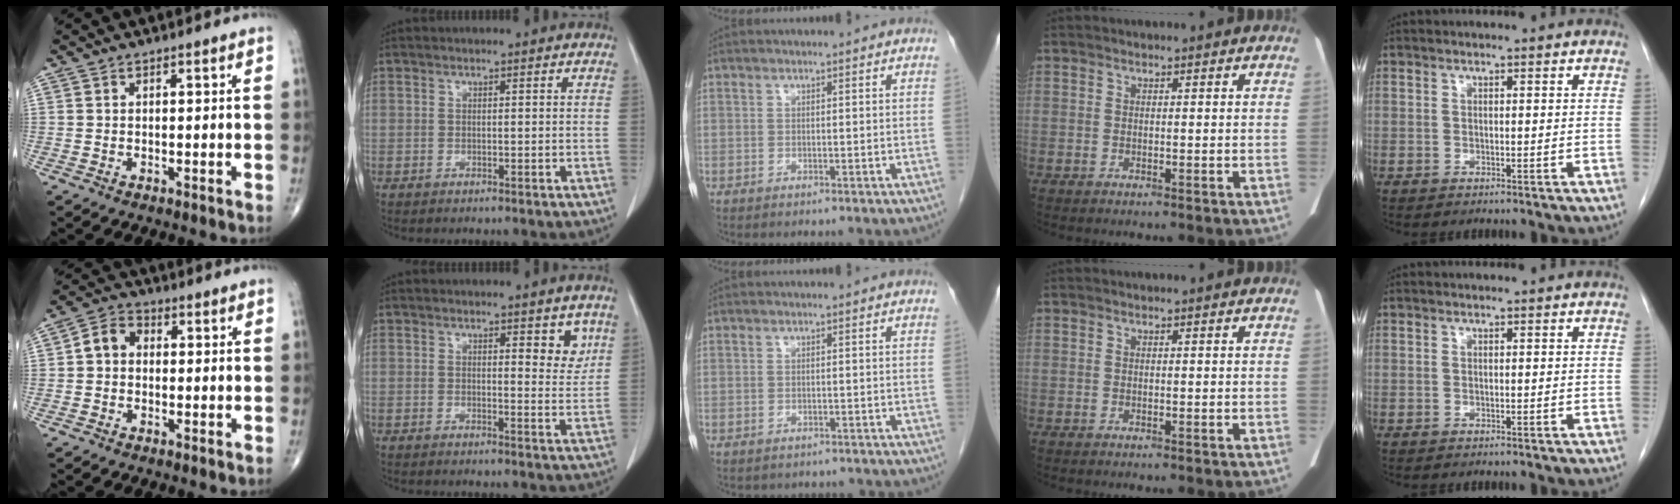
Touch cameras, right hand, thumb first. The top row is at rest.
{"thumb": {"total": 5.1, "force": [0.1, 4.1, 3.1], "torque": [-0.044, 0.019, -0.009]}, "index": {"total": 3.8, "force": [2.1, 1.4, 2.8], "torque": [-0.027, -0.013, 0.023]}, "middle": {"total": 4.1, "force": [-3.6, 1.8, 0.6], "torque": [-0.006, 0.005, -0.040]}}